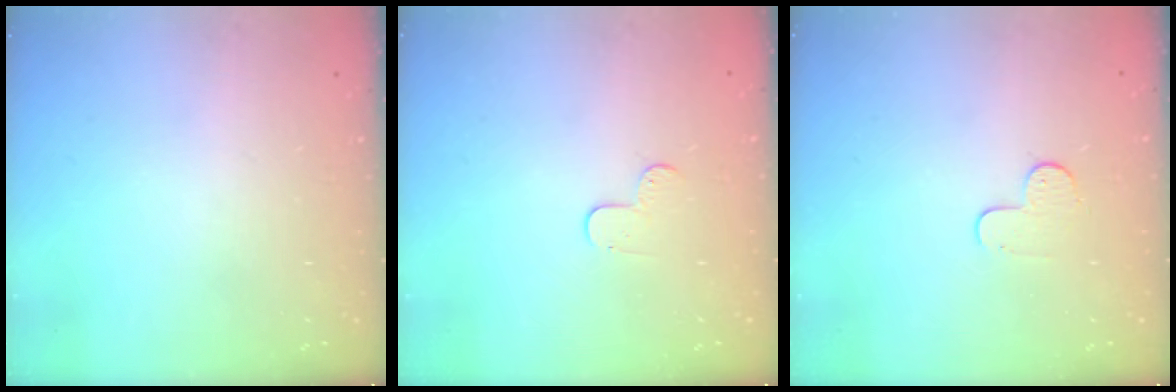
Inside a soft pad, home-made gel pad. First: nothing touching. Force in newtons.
{"total": 5.1, "press": 5.1, "slide": 0.5}
{"total": 4.5, "press": 4.5, "slide": 0.5}